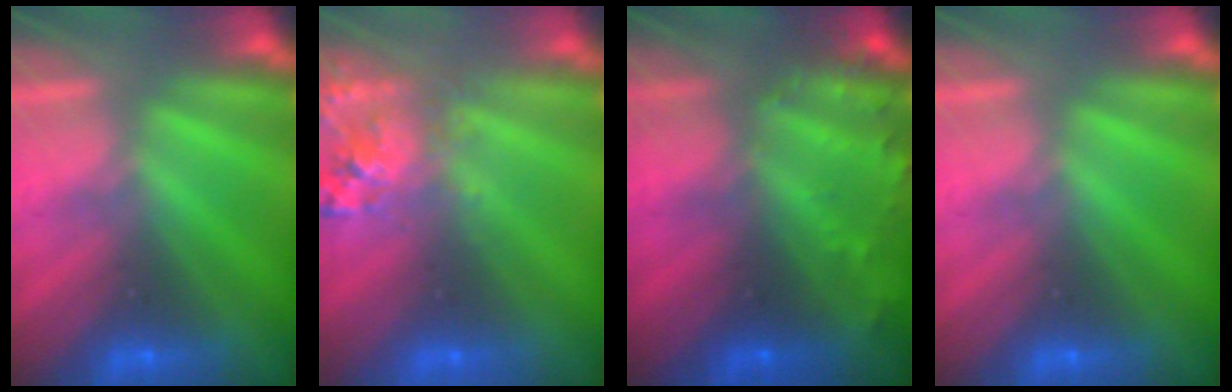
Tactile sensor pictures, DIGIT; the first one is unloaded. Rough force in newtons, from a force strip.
{"total": 2.7}
{"total": 9.3}
{"total": 0.0}